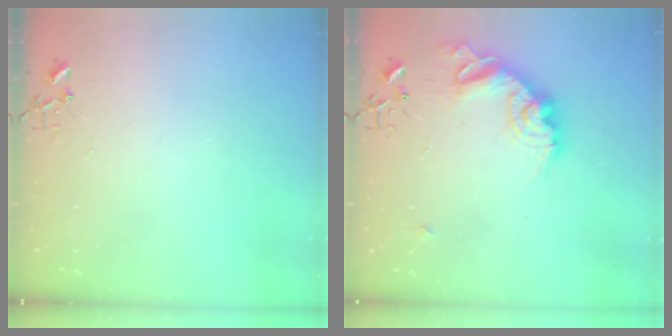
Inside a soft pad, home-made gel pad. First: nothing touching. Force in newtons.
{"total": 16.1, "press": 16.1, "slide": 1.0}